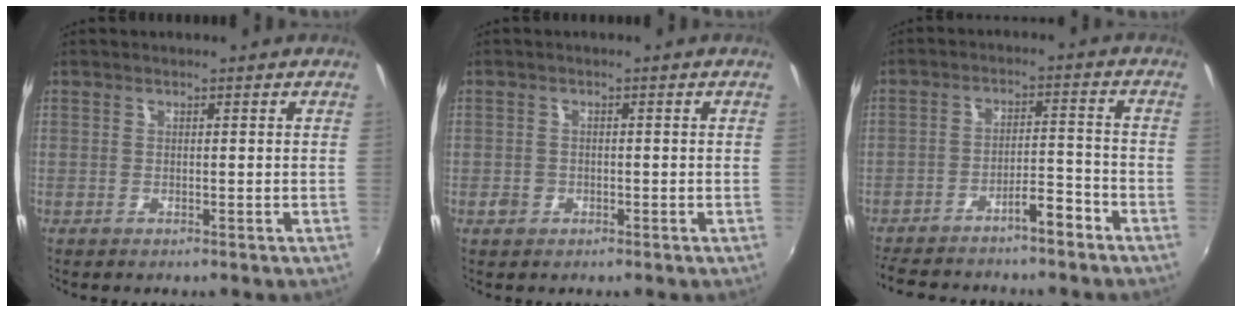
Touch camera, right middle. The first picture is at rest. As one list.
[{"total": 2.0, "force": [-0.9, 1.7, 0.6], "torque": [-0.012, -0.001, -0.014]}, {"total": 8.7, "force": [-7.4, 1.6, 4.2], "torque": [-0.079, 0.022, -0.118]}]